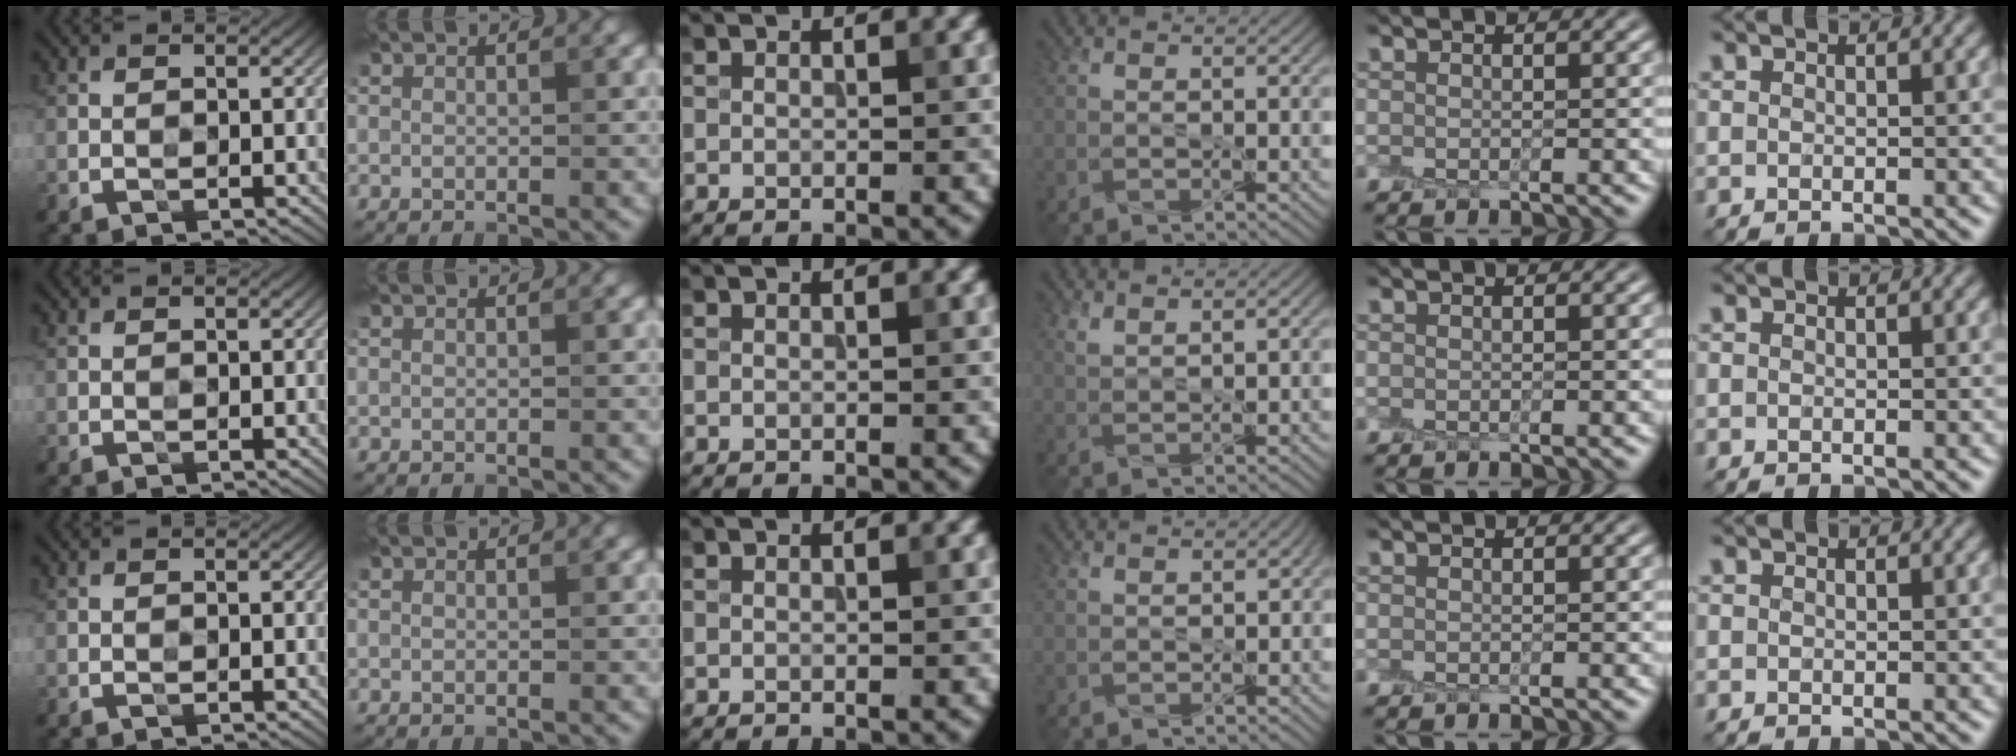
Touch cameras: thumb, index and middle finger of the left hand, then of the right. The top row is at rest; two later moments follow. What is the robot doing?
{"motion": "peel", "object": "plastic wrap"}